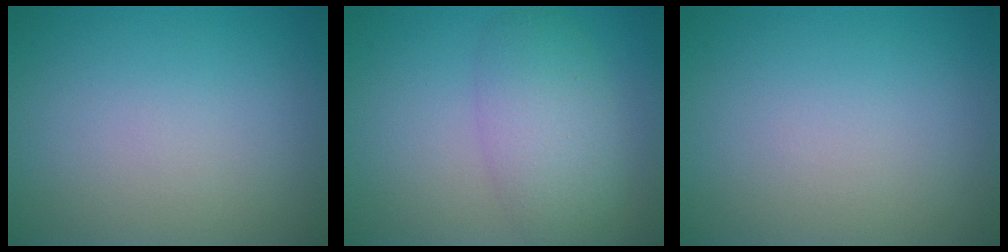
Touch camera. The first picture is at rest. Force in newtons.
{"total": 4.9, "press": 4.9, "slide": 0.3}
{"total": 0.0}